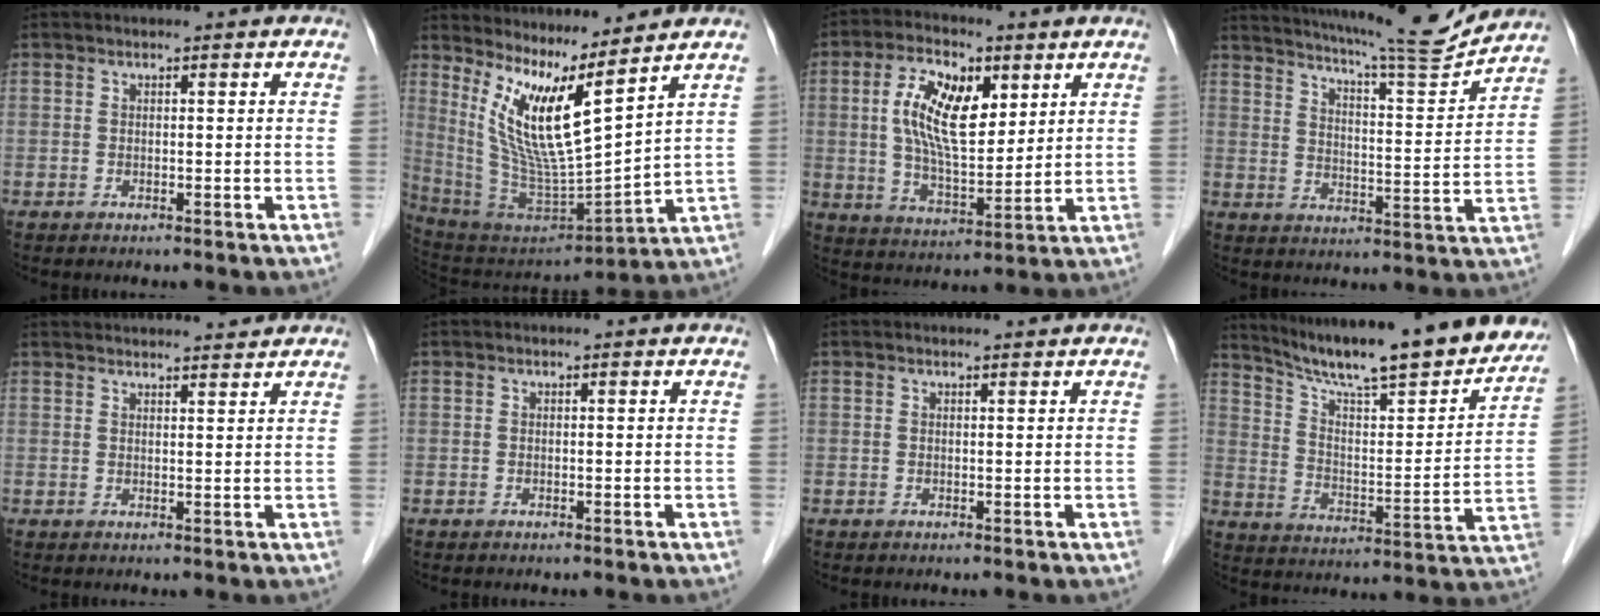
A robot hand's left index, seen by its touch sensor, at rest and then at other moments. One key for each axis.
{"total": 13.0, "fx": 8.1, "fy": 0.6, "fz": 10.2, "tx": -0.213, "ty": -0.027, "tz": 0.164}
{"total": 11.8, "fx": 3.6, "fy": 4.9, "fz": 10.1, "tx": -0.201, "ty": 0.011, "tz": 0.067}
{"total": 15.0, "fx": 14.2, "fy": -0.7, "fz": 5.0, "tx": -0.090, "ty": -0.027, "tz": 0.201}
{"total": 9.2, "fx": 8.9, "fy": 0.9, "fz": 2.0, "tx": -0.021, "ty": 0.023, "tz": 0.111}
{"total": 0.0}
{"total": 0.6, "fx": 0.6, "fy": -0.1, "fz": 0.1, "tx": -0.008, "ty": -0.002, "tz": 0.010}
{"total": 24.1, "fx": 21.2, "fy": 2.5, "fz": 11.1, "tx": -0.177, "ty": -0.033, "tz": 0.298}